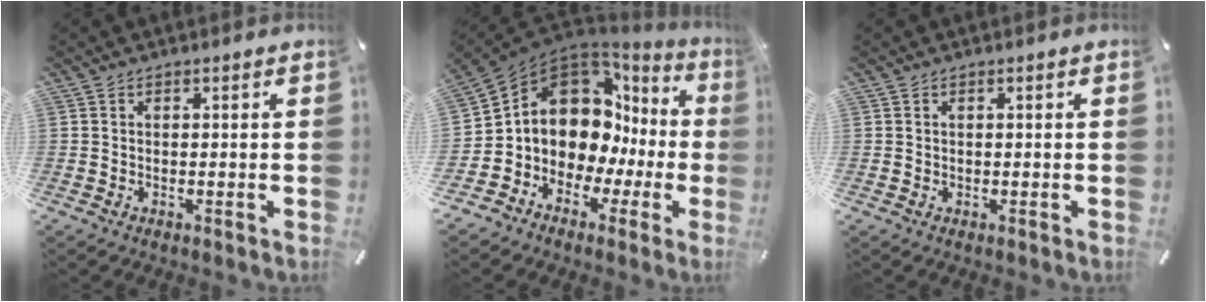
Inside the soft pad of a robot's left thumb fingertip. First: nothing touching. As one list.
[{"total": 11.8, "force": [3.8, 9.5, 5.8], "torque": [-0.106, -0.058, 0.066]}, {"total": 0.0}]